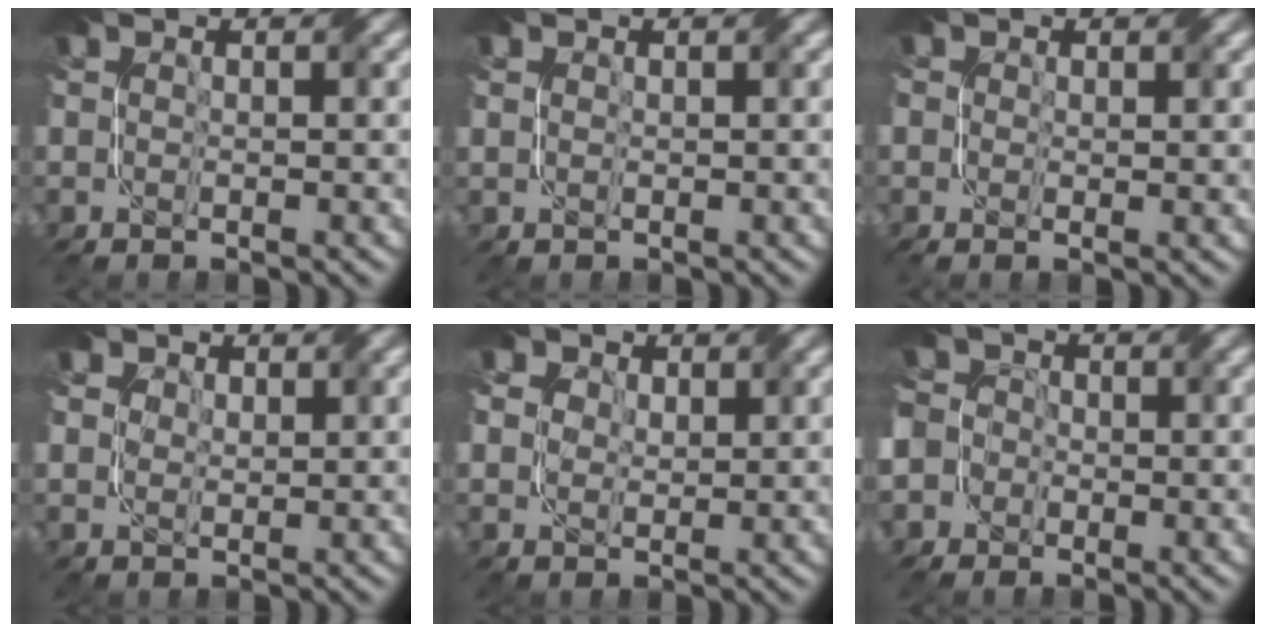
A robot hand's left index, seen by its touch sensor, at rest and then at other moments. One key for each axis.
{"total": 0.9, "fx": 0.5, "fy": 0.5, "fz": -0.4, "tx": 0.011, "ty": 0.002, "tz": 0.012}
{"total": 2.1, "fx": 0.6, "fy": 1.5, "fz": 1.4, "tx": -0.025, "ty": 0.001, "tz": 0.008}
{"total": 4.7, "fx": 2.9, "fy": 3.5, "fz": 1.3, "tx": -0.032, "ty": 0.019, "tz": 0.032}
{"total": 8.4, "fx": 4.7, "fy": 6.0, "fz": 3.4, "tx": -0.073, "ty": 0.038, "tz": 0.054}
{"total": 7.6, "fx": -3.5, "fy": 6.6, "fz": 1.6, "tx": -0.051, "ty": -0.002, "tz": -0.079}